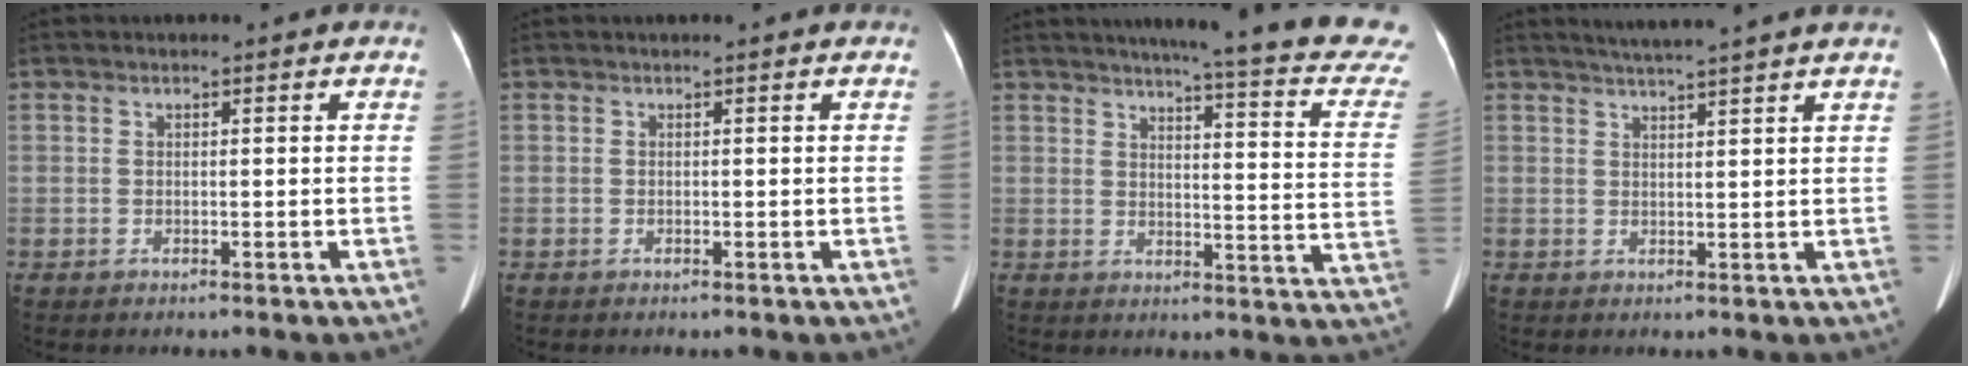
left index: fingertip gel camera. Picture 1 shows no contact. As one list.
[{"total": 0.0}, {"total": 21.6, "force": [18.9, 0.3, 10.5], "torque": [-0.136, -0.072, 0.205]}, {"total": 6.7, "force": [5.9, -1.1, 2.9], "torque": [-0.046, 0.019, 0.079]}]